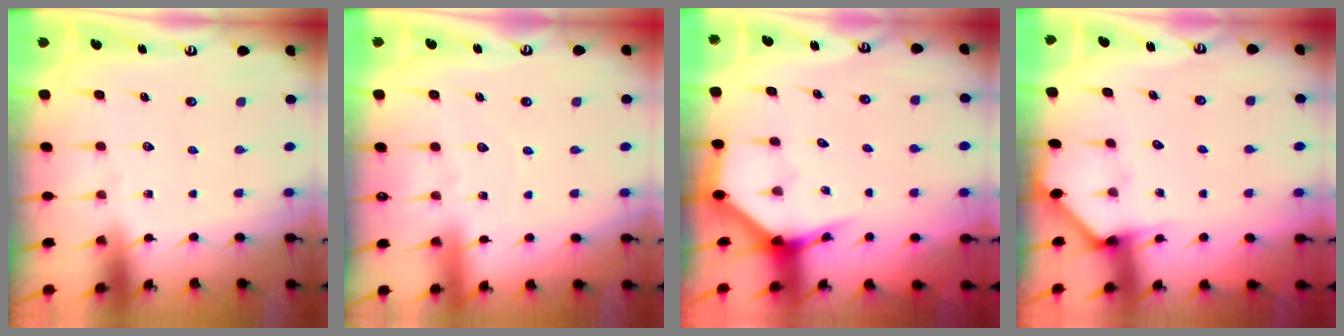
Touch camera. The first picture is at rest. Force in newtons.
{"total": 3.7, "press": 3.7, "slide": 0.4}
{"total": 3.8, "press": 3.8, "slide": 0.2}
{"total": 2.6, "press": 2.6, "slide": 0.2}